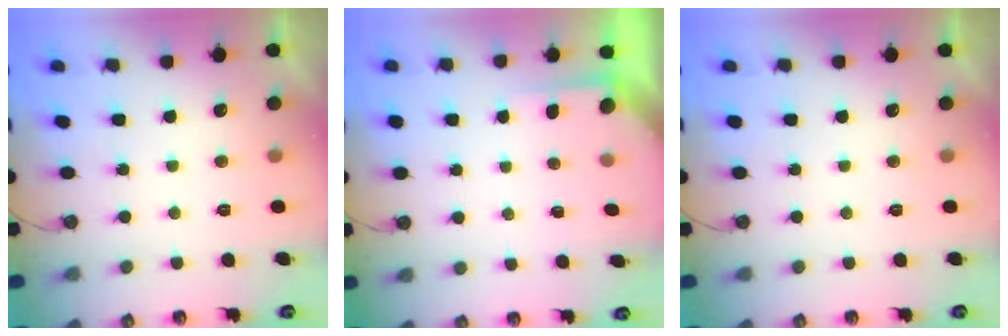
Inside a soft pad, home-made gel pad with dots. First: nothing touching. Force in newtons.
{"total": 1.5, "press": 1.5, "slide": 0.3}
{"total": 0.0}